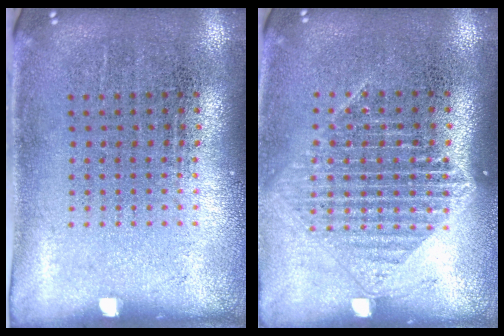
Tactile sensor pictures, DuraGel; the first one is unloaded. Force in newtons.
{"total": 1.4, "press": 1.3, "slide": 0.7}